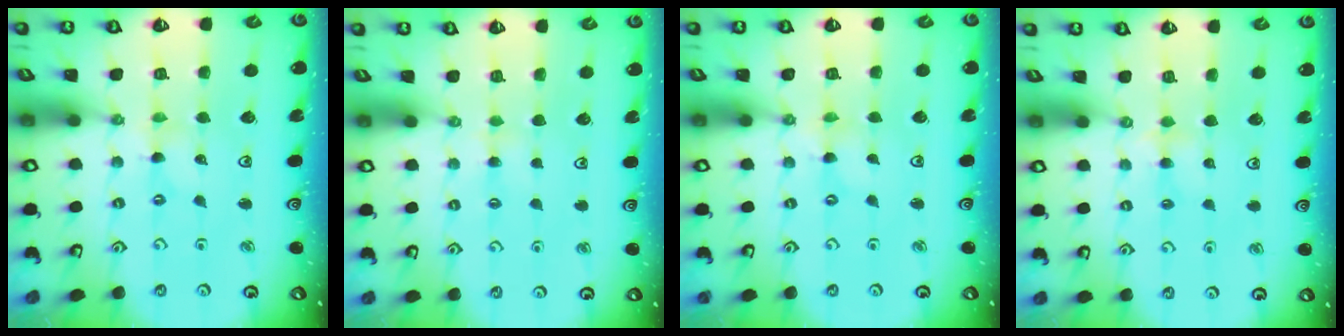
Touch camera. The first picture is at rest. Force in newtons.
{"total": 2.8, "press": 2.8, "slide": 0.4}
{"total": 0.0}
{"total": 2.4, "press": 2.4, "slide": 0.4}